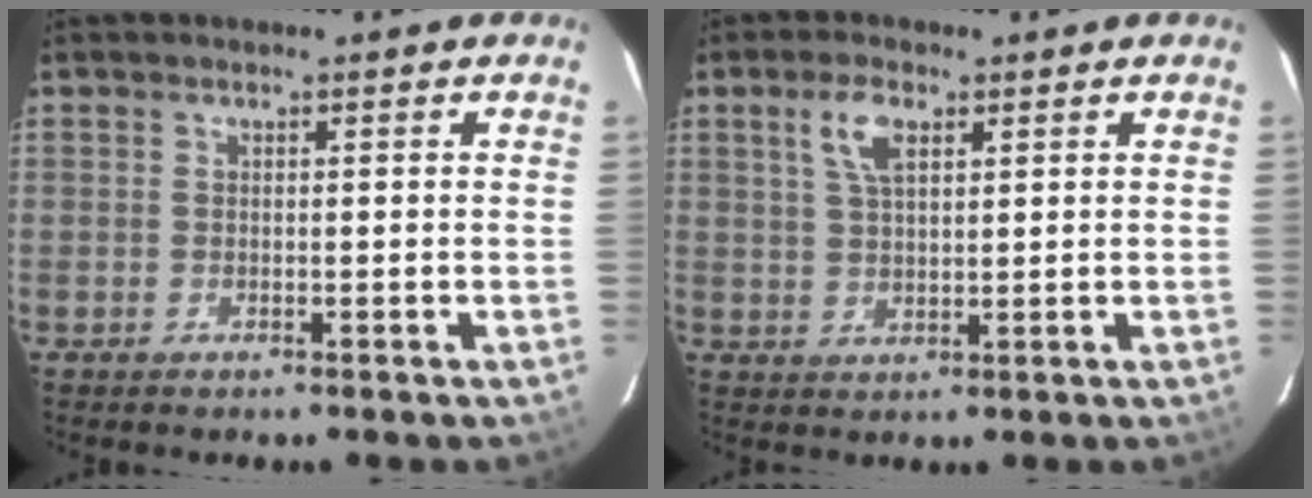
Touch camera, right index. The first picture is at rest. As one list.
[{"total": 5.3, "force": [2.5, 2.4, 4.0], "torque": [-0.077, 0.010, 0.049]}]